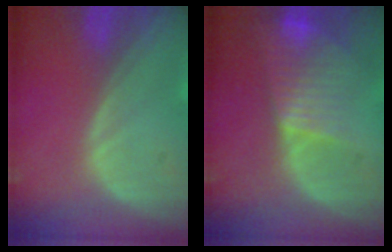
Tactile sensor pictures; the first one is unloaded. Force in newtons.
{"total": 7.9, "press": 6.7, "slide": 4.2}